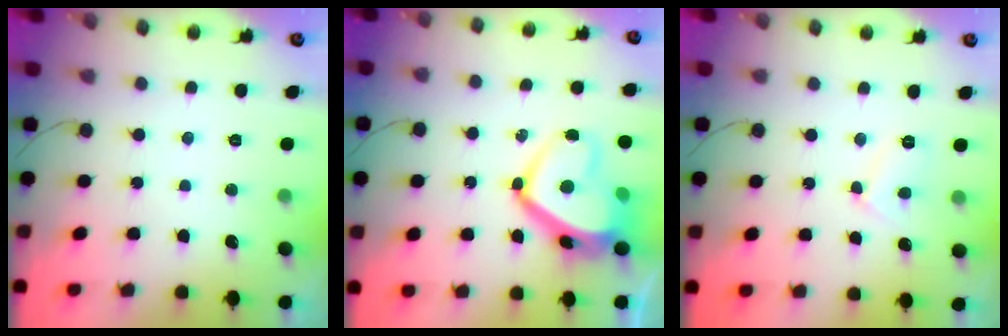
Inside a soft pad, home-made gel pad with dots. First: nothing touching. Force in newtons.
{"total": 14.4, "press": 14.3, "slide": 1.4}
{"total": 5.9, "press": 5.8, "slide": 0.8}